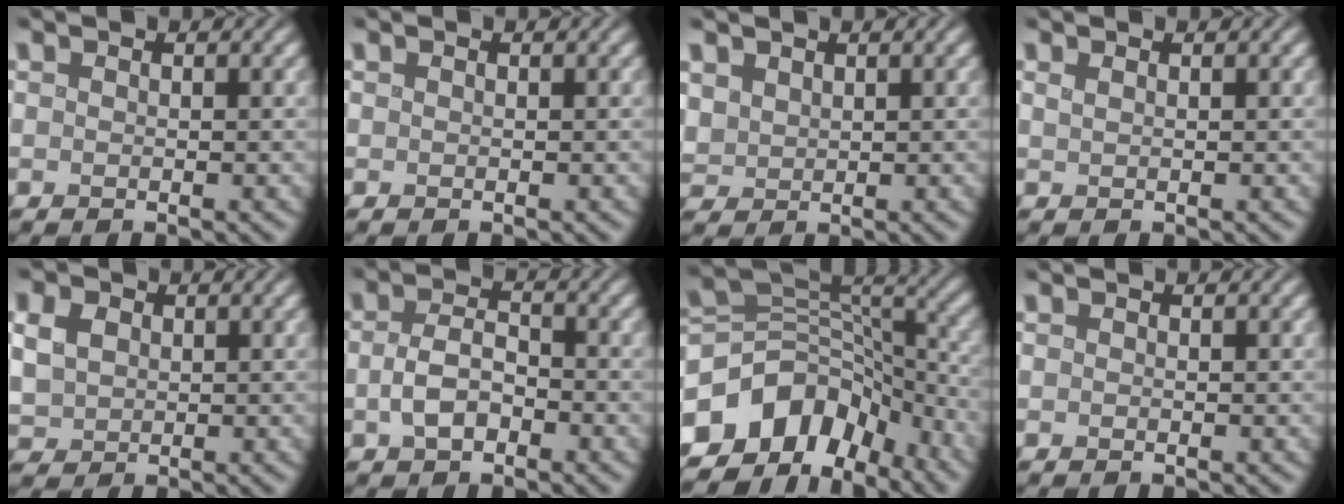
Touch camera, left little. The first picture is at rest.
{"total": 0.0}
{"total": 1.8, "force": [1.1, 1.3, 0.5], "torque": [-0.016, -0.001, 0.028]}
{"total": 0.7, "force": [0.4, 0.3, 0.5], "torque": [-0.006, 0.003, 0.007]}
{"total": 3.2, "force": [0.9, 2.6, 1.7], "torque": [-0.050, 0.005, 0.014]}
{"total": 3.2, "force": [-1.1, 1.8, 2.4], "torque": [-0.048, 0.004, -0.024]}
{"total": 10.1, "force": [-6.0, 6.7, 4.6], "torque": [-0.078, 0.019, -0.115]}
{"total": 0.0}